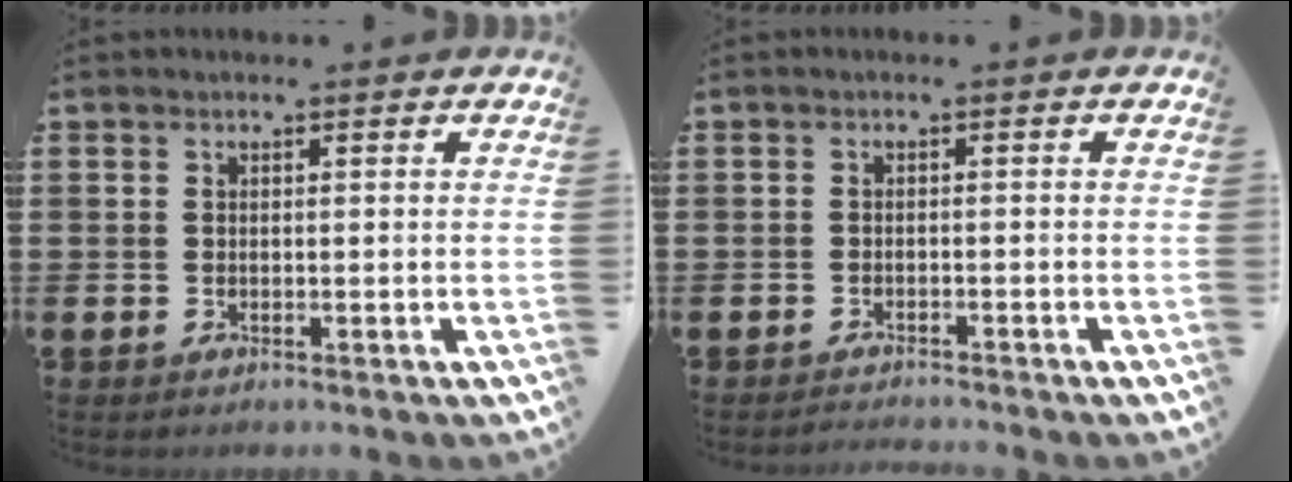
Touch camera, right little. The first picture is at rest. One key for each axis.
{"total": 1.1, "fx": -1.1, "fy": -0.1, "fz": -0.1, "tx": -0.002, "ty": 0.002, "tz": -0.022}